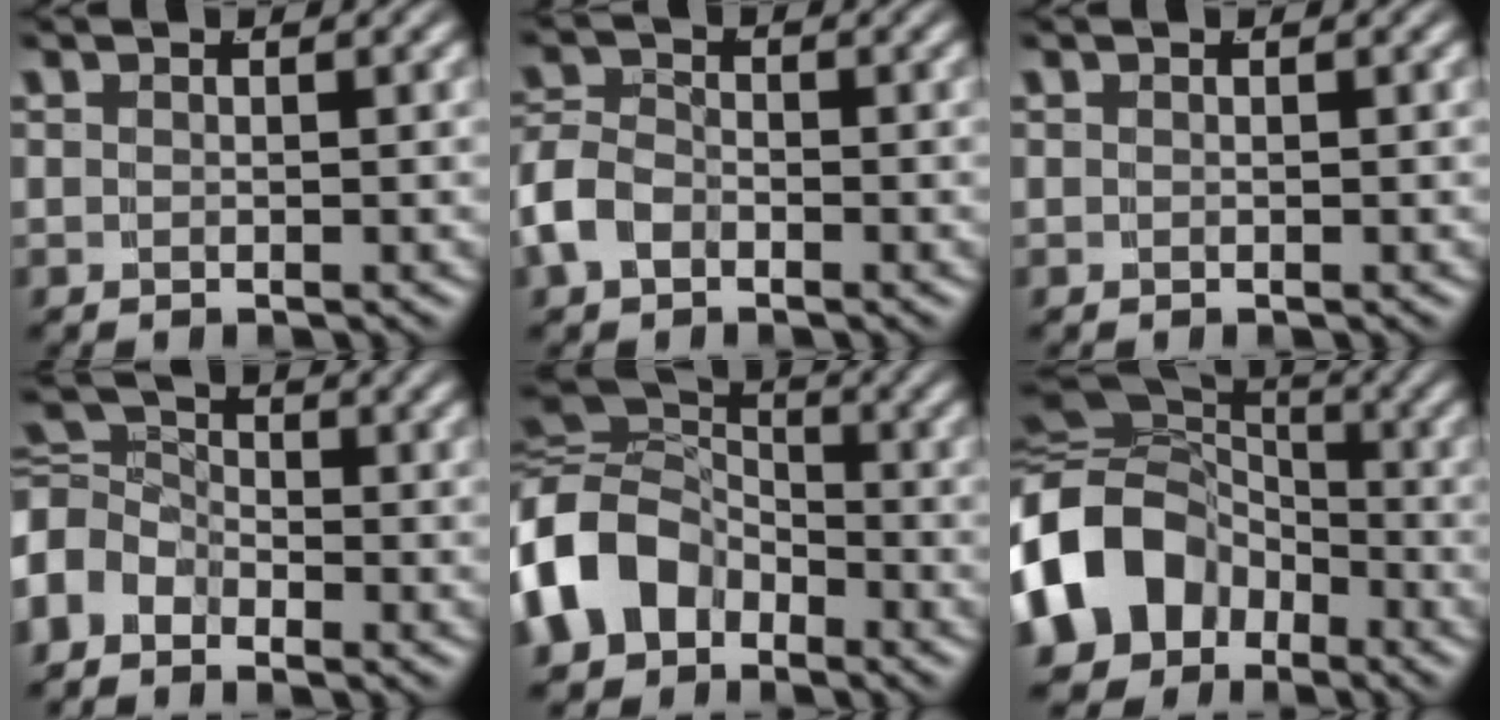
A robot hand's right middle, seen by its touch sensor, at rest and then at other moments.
{"total": 3.5, "force": [-1.3, 2.7, 1.7], "torque": [-0.054, -0.016, -0.018]}
{"total": 0.0}
{"total": 6.0, "force": [-1.4, 5.2, 2.5], "torque": [-0.064, -0.023, -0.025]}
{"total": 10.4, "force": [-1.5, 8.8, 5.4], "torque": [-0.139, -0.025, -0.027]}
{"total": 13.9, "force": [-3.3, 11.7, 6.7], "torque": [-0.166, -0.040, -0.049]}